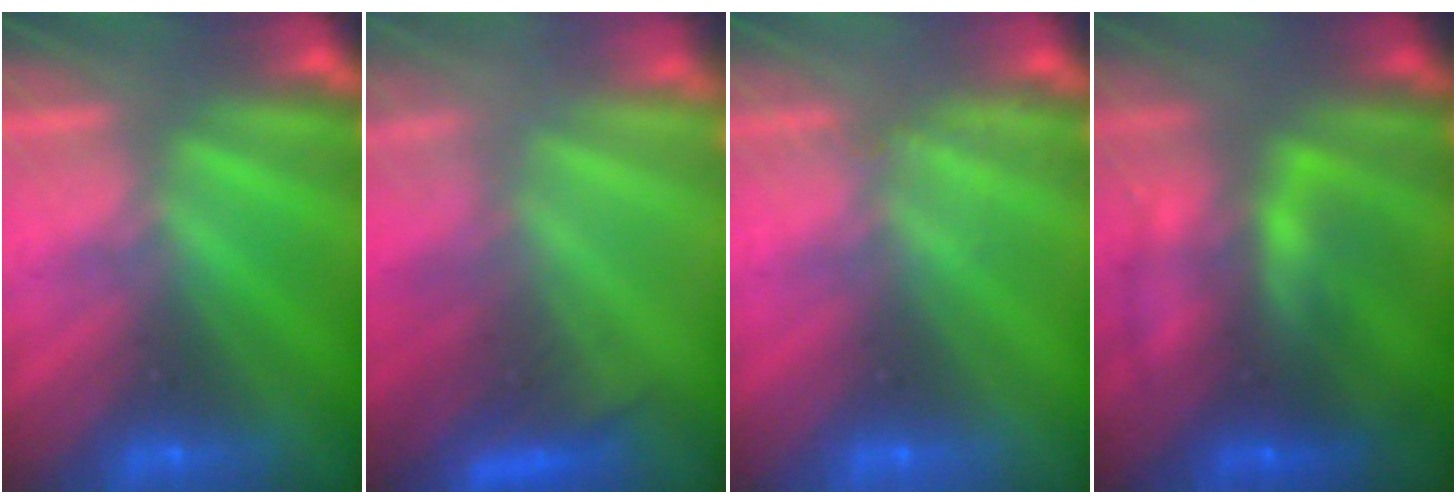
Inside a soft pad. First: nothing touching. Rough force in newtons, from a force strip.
{"total": 9.3}
{"total": 2.1}
{"total": 5.7}